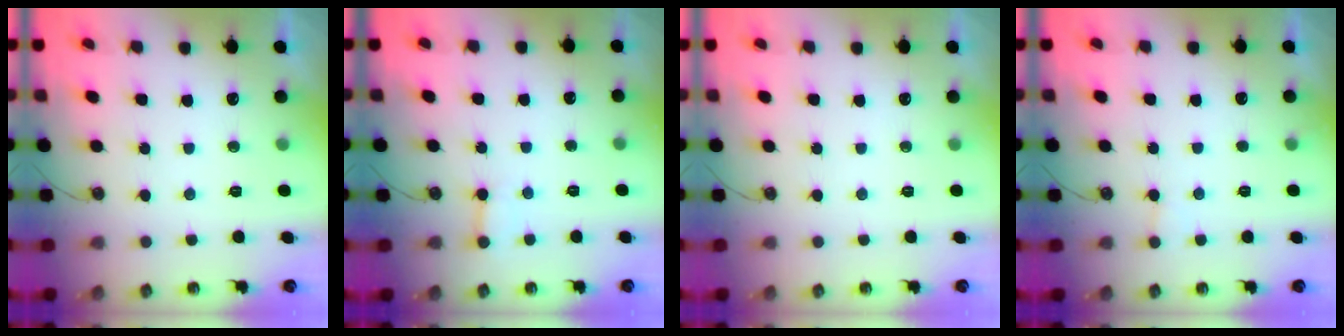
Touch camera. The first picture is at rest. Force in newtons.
{"total": 2.2, "press": 2.2, "slide": 0.3}
{"total": 0.0}
{"total": 4.8, "press": 4.7, "slide": 0.8}